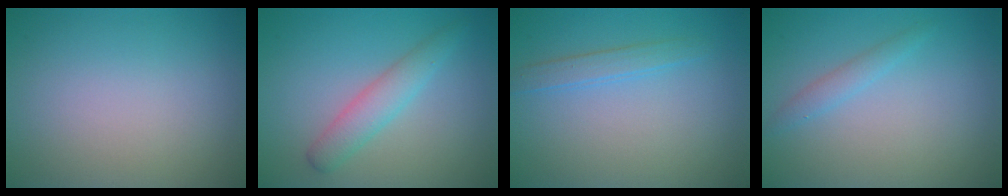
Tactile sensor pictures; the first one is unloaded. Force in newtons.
{"total": 2.8, "press": 2.7, "slide": 0.1}
{"total": 1.7, "press": 1.7, "slide": 0.1}
{"total": 1.3, "press": 1.3, "slide": 0.0}